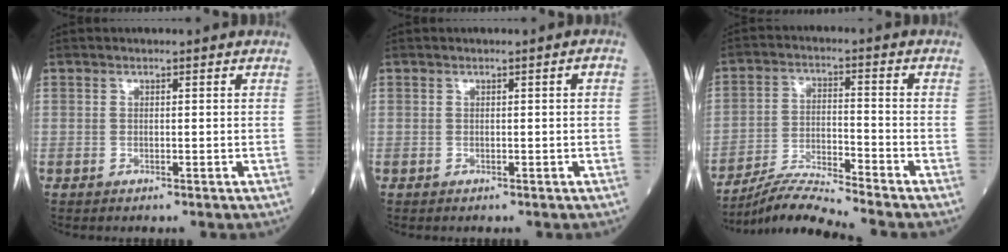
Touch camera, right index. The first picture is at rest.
{"total": 0.8, "force": [0.1, 0.0, 0.8], "torque": [-0.013, 0.001, 0.002]}
{"total": 7.7, "force": [-7.4, -1.9, 1.5], "torque": [-0.034, -0.011, -0.138]}